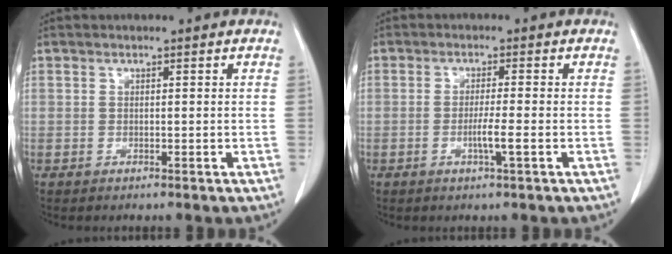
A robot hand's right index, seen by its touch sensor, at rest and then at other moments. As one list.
[{"total": 3.0, "force": [-0.9, -0.3, 2.8], "torque": [-0.052, -0.004, -0.018]}]